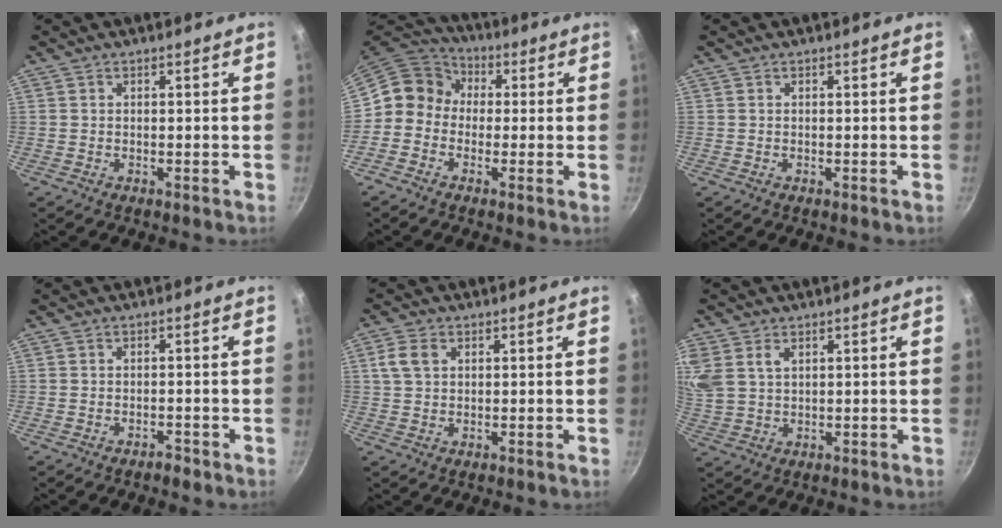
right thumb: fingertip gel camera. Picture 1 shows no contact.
{"total": 10.0, "force": [-0.8, 8.9, 4.5], "torque": [-0.067, 0.044, -0.032]}
{"total": 0.0}
{"total": 1.1, "force": [-1.0, 0.4, 0.5], "torque": [-0.007, 0.007, -0.016]}
{"total": 4.3, "force": [1.4, 3.0, 2.7], "torque": [-0.056, 0.006, 0.029]}
{"total": 9.5, "force": [3.4, 6.5, 6.0], "torque": [-0.160, 0.005, 0.078]}